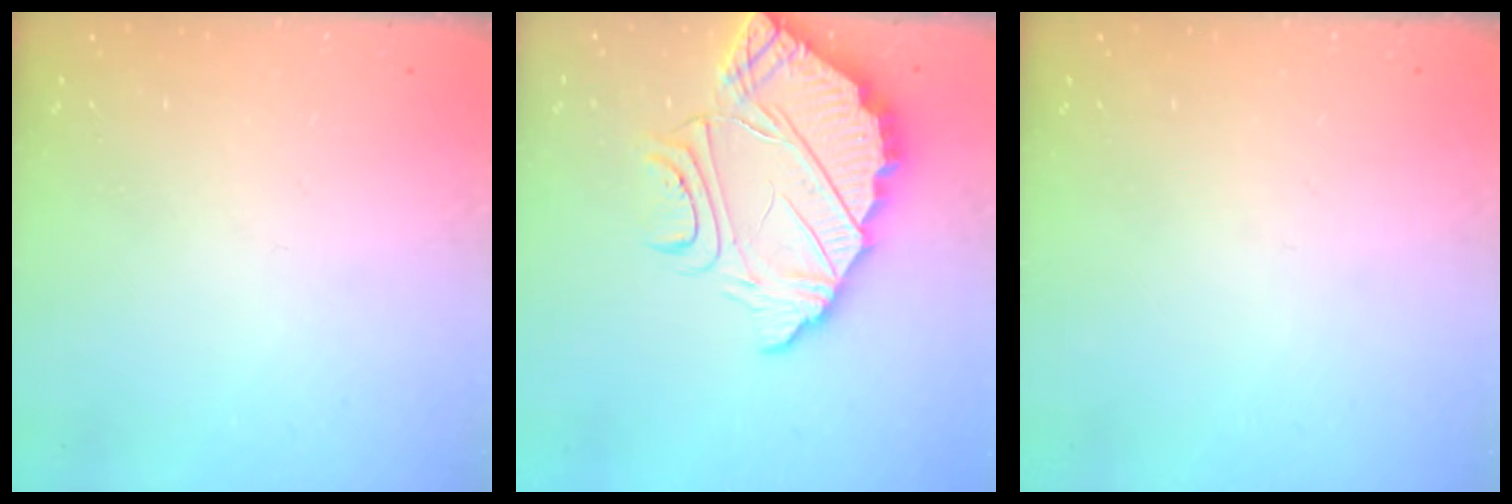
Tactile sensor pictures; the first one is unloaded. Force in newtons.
{"total": 12.8, "press": 12.7, "slide": 1.1}
{"total": 0.0}